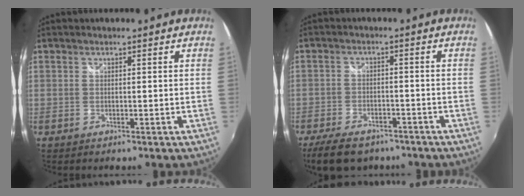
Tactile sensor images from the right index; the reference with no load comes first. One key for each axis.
{"total": 10.9, "fx": -8.3, "fy": 5.2, "fz": 4.9, "tx": -0.122, "ty": -0.008, "tz": -0.131}